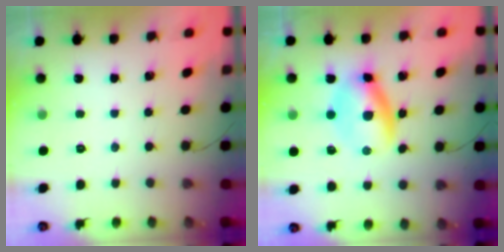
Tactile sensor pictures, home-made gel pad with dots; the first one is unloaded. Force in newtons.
{"total": 6.6, "press": 6.4, "slide": 1.5}